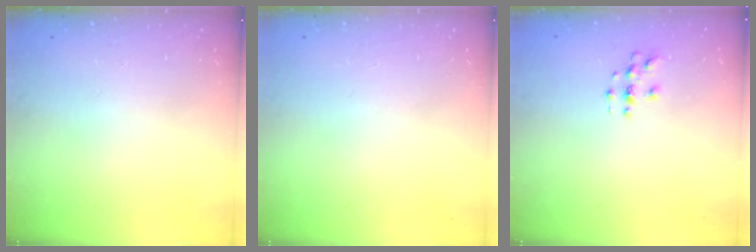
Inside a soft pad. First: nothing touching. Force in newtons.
{"total": 0.0}
{"total": 2.8, "press": 2.8, "slide": 0.2}